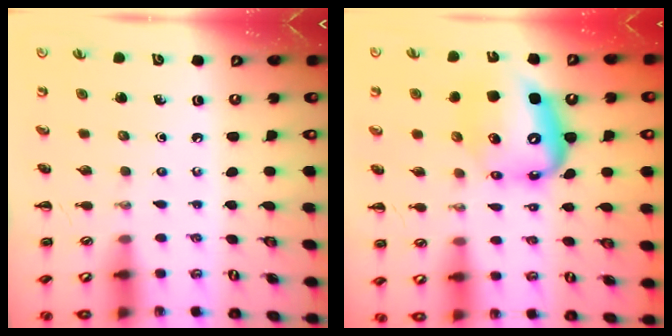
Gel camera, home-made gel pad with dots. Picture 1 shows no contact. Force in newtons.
{"total": 11.5, "press": 11.1, "slide": 2.9}